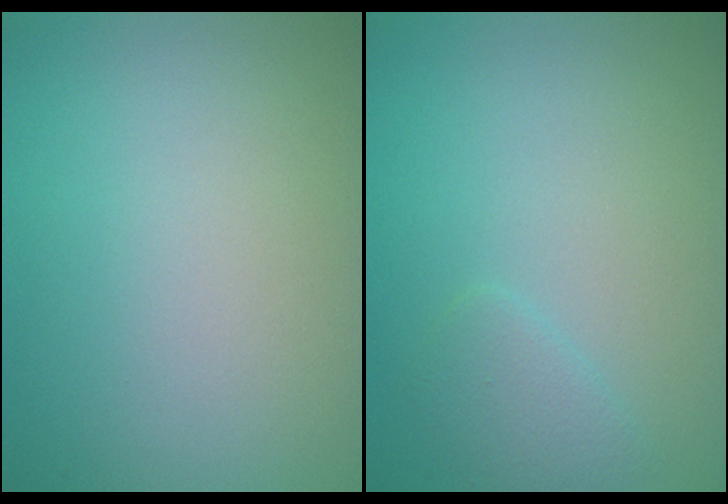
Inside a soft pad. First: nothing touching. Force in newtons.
{"total": 1.4, "press": 1.4, "slide": 0.1}